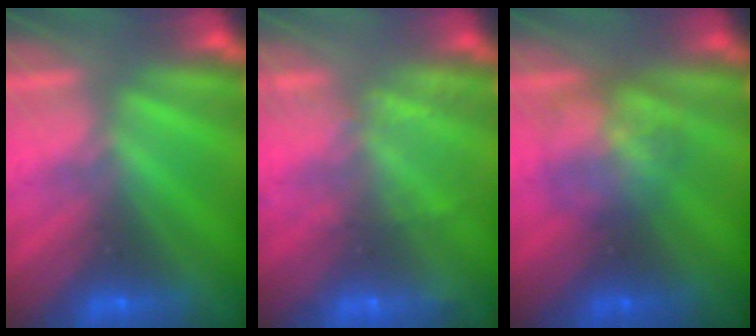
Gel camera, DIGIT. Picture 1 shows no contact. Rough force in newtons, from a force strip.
{"total": 2.3}
{"total": 2.9}